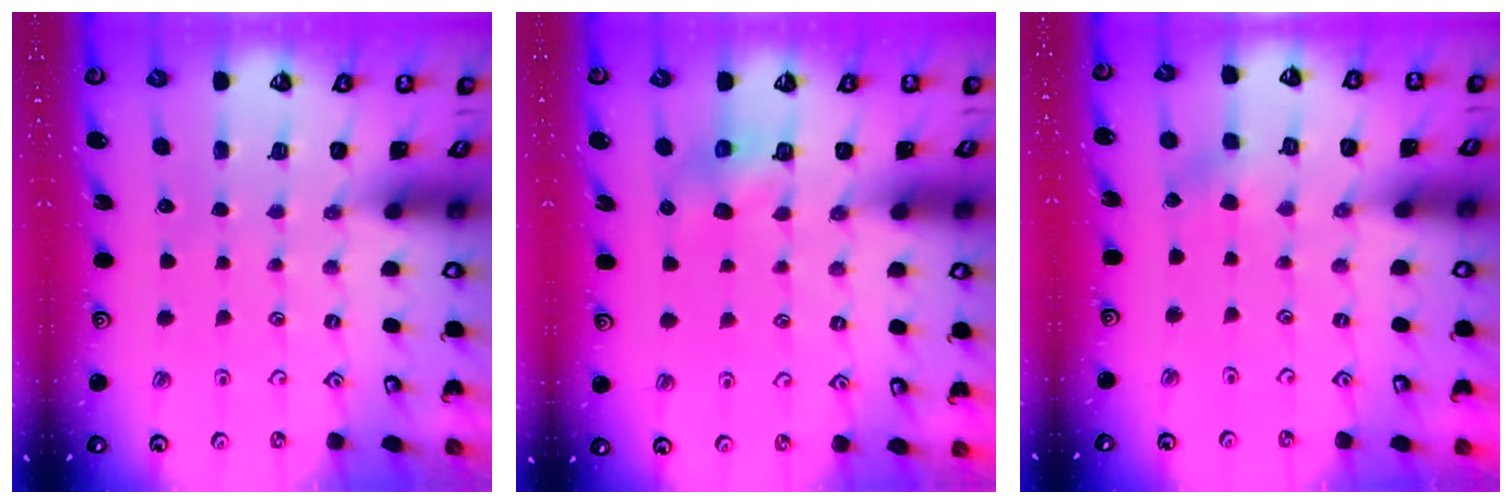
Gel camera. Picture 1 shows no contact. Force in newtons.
{"total": 6.5, "press": 6.5, "slide": 0.2}
{"total": 2.0, "press": 1.9, "slide": 0.6}